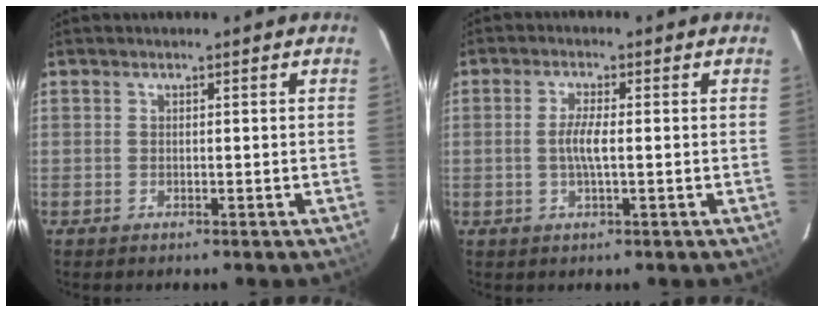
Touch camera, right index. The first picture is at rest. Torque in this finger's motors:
{"motor_torque": [0.57, -0.16, 0.30, 0.09]}